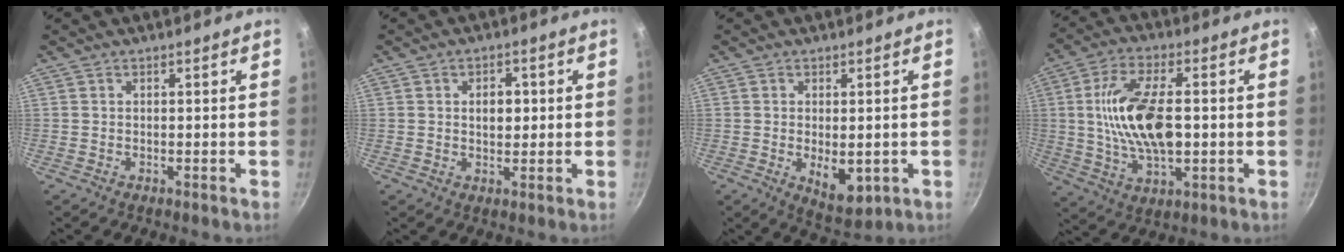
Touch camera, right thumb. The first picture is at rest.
{"total": 4.3, "force": [0.6, 2.9, 3.1], "torque": [-0.024, 0.002, 0.007]}
{"total": 7.5, "force": [-1.3, 3.9, 6.2], "torque": [-0.085, -0.015, -0.004]}
{"total": 15.9, "force": [0.5, 7.7, 13.9], "torque": [-0.251, 0.012, 0.007]}